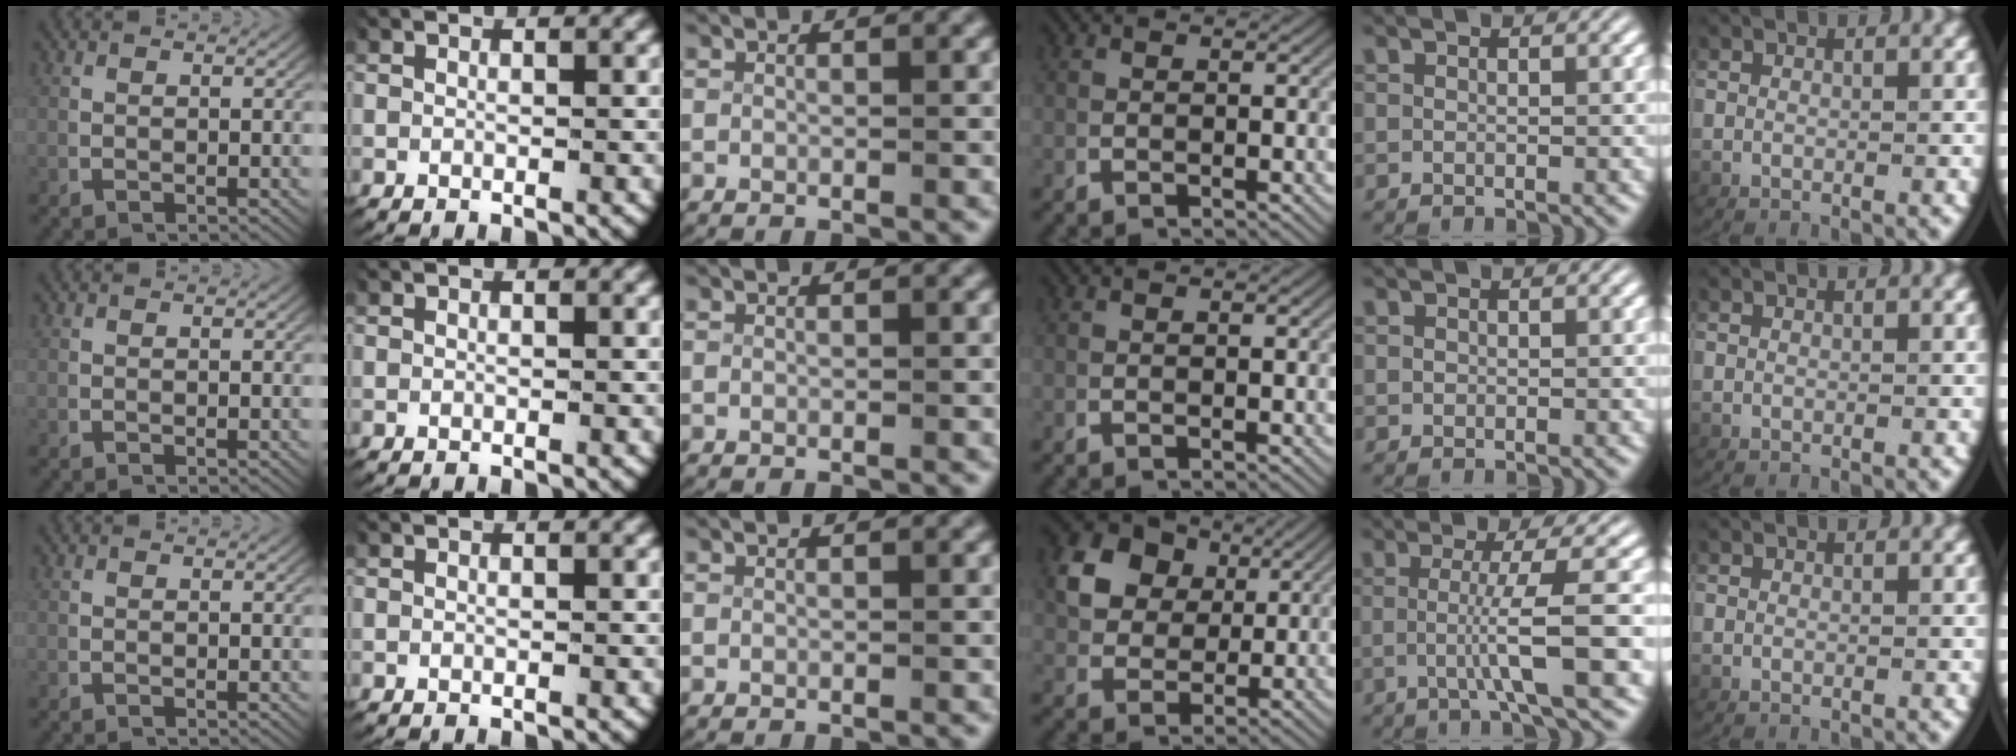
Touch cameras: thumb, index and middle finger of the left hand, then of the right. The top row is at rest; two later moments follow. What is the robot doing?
{"motion": "grasp_and_lifting", "object": "card"}